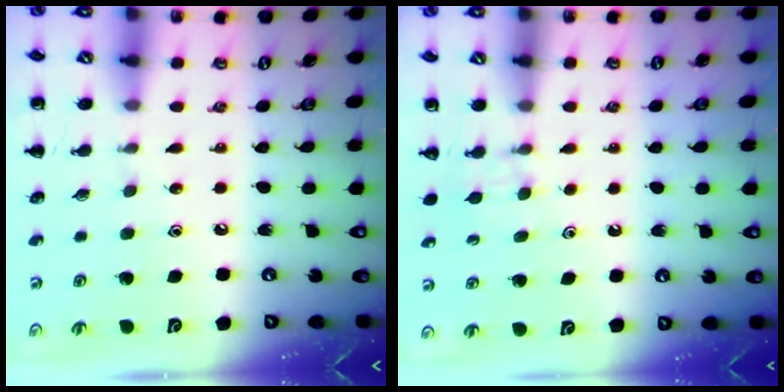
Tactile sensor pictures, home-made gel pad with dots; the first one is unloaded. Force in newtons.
{"total": 4.2, "press": 3.9, "slide": 1.4}